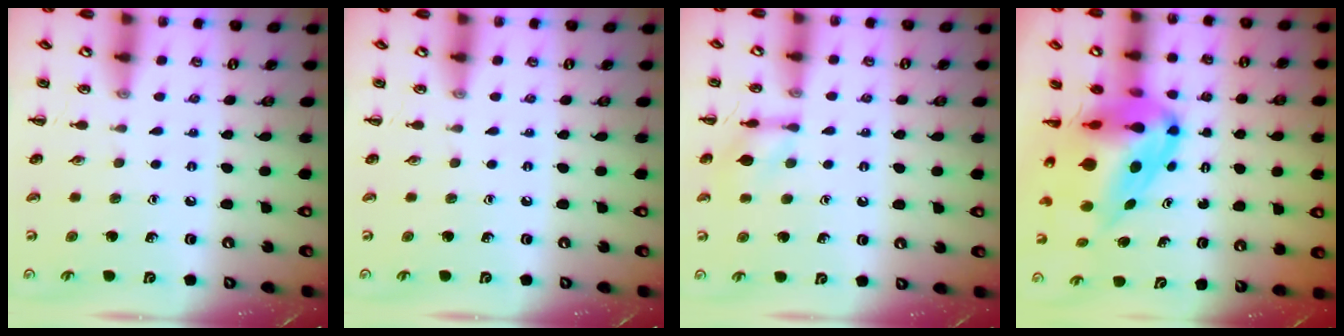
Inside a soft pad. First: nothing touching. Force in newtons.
{"total": 0.0}
{"total": 8.4, "press": 8.4, "slide": 0.3}
{"total": 11.5, "press": 10.9, "slide": 3.6}